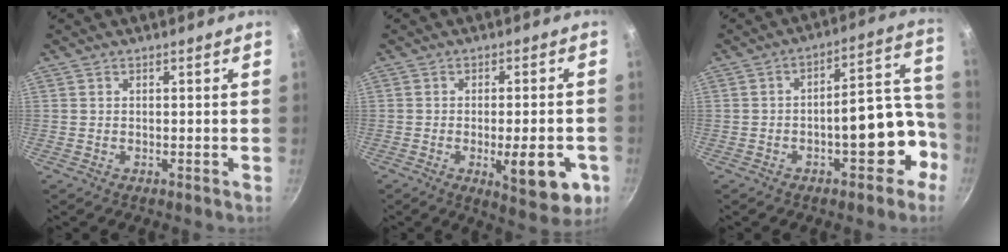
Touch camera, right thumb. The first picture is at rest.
{"total": 12.0, "force": [-3.7, 4.1, 10.6], "torque": [-0.114, 0.004, -0.042]}
{"total": 12.6, "force": [-4.9, 6.0, 10.0], "torque": [-0.070, 0.085, -0.059]}